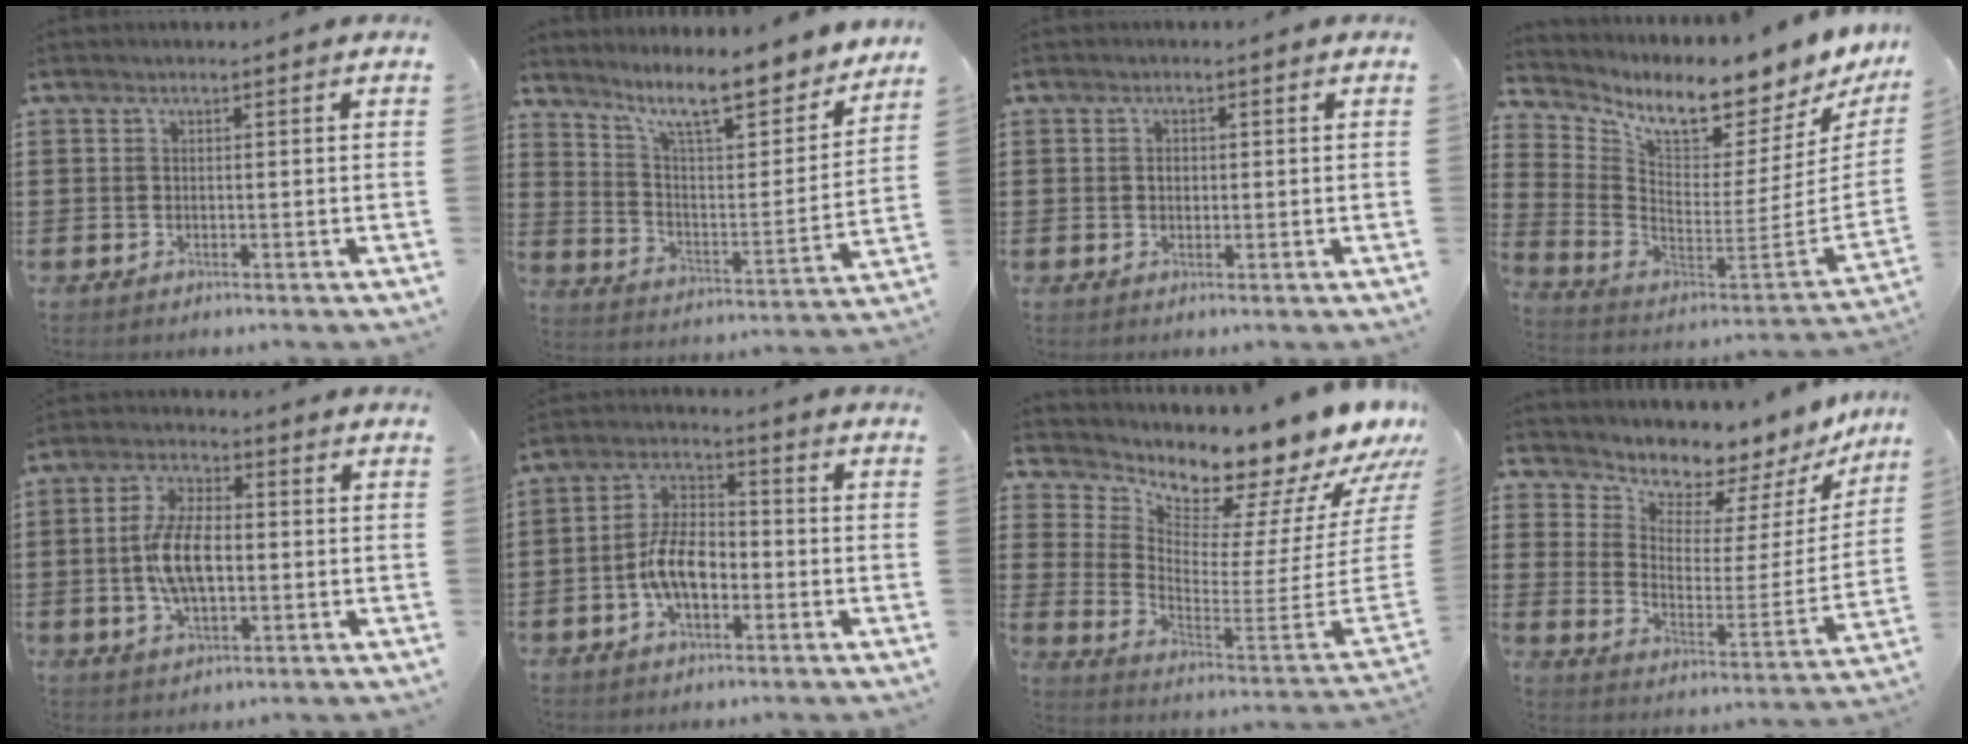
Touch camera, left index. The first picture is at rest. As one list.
[{"total": 11.1, "force": [9.0, 1.9, 6.2], "torque": [-0.125, -0.053, 0.152]}, {"total": 1.3, "force": [0.2, 0.9, 0.8], "torque": [-0.019, 0.006, 0.004]}, {"total": 6.2, "force": [5.6, 1.0, 2.5], "torque": [-0.069, -0.066, 0.087]}, {"total": 8.4, "force": [-0.5, 4.1, 7.3], "torque": [-0.159, 0.004, -0.014]}, {"total": 7.7, "force": [-2.2, 4.1, 6.1], "torque": [-0.131, 0.009, -0.047]}, {"total": 7.0, "force": [6.7, 0.7, 1.7], "torque": [-0.046, -0.094, 0.101]}, {"total": 6.5, "force": [6.1, 2.2, -0.3], "torque": [-0.023, -0.066, 0.101]}]